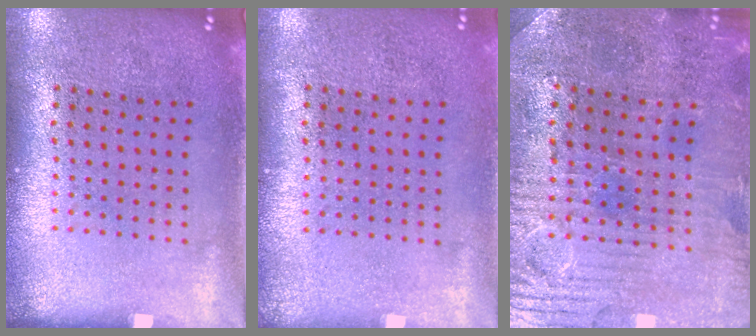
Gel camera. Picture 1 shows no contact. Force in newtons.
{"total": 0.0}
{"total": 1.7, "press": 1.7, "slide": 0.5}